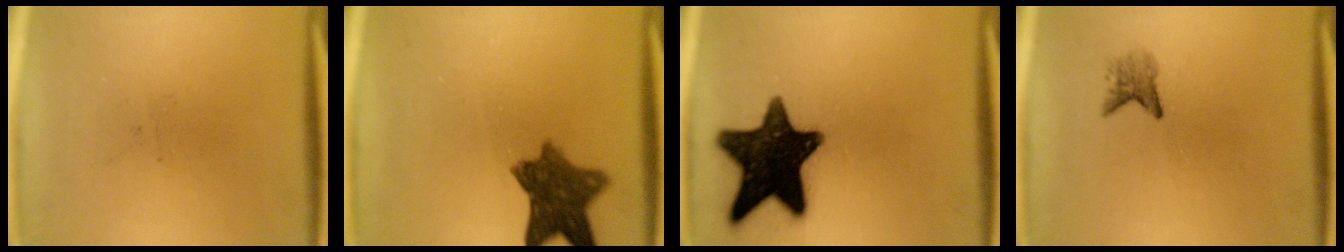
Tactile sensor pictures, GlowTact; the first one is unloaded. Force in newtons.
{"total": 9.2}
{"total": 16.9}
{"total": 2.0}